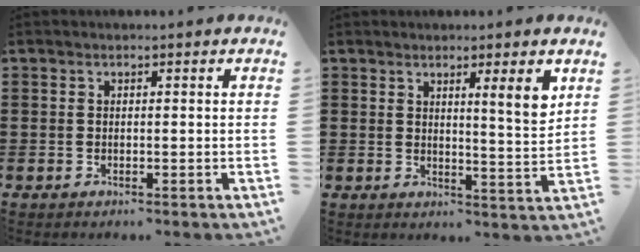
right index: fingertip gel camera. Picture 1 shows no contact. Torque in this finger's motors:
{"motor_torque": [0.16, 0.18, 0.26, 0.02]}